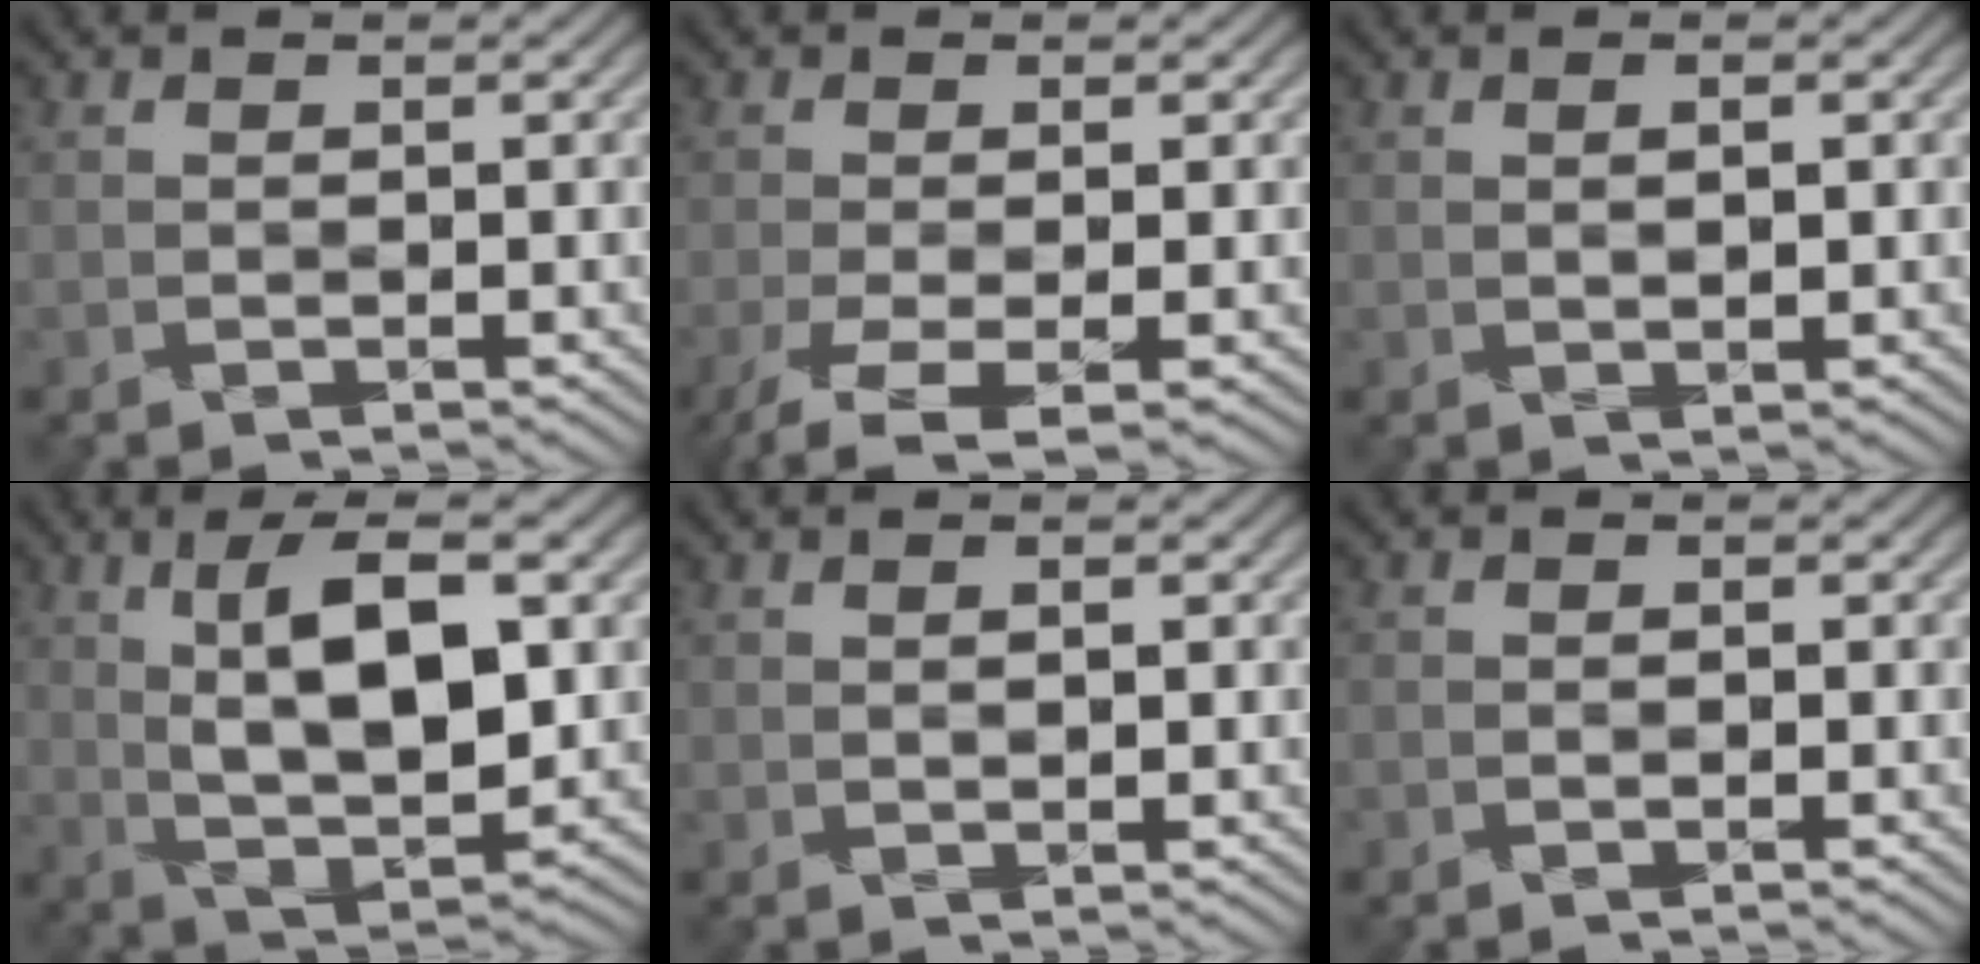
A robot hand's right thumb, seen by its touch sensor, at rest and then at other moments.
{"total": 4.7, "force": [-2.5, 1.1, 3.8], "torque": [-0.084, -0.008, -0.049]}
{"total": 1.3, "force": [0.1, 0.3, 1.3], "torque": [-0.025, 0.000, 0.002]}
{"total": 11.6, "force": [2.2, 4.9, 10.2], "torque": [-0.184, 0.002, 0.036]}
{"total": 1.0, "force": [-0.1, 0.2, 1.0], "torque": [-0.021, 0.003, -0.002]}
{"total": 1.1, "force": [-0.7, 0.5, 0.6], "torque": [-0.006, 0.001, -0.013]}